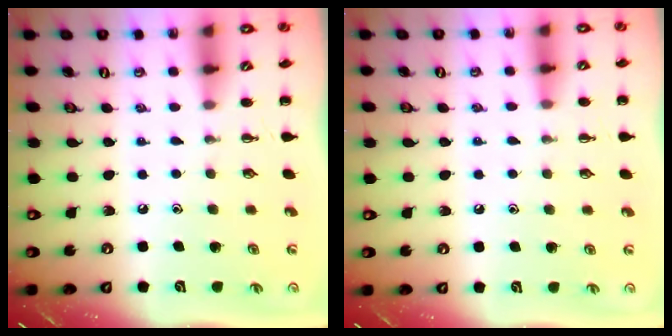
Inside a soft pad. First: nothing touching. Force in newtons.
{"total": 6.2, "press": 5.8, "slide": 2.3}